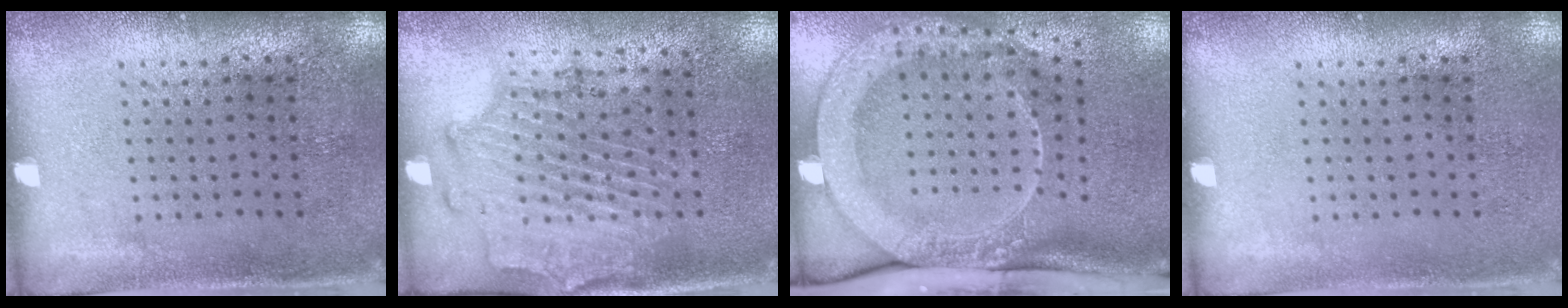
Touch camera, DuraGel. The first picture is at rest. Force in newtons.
{"total": 1.7, "press": 1.5, "slide": 0.8}
{"total": 3.1, "press": 2.2, "slide": 2.1}
{"total": 0.0}